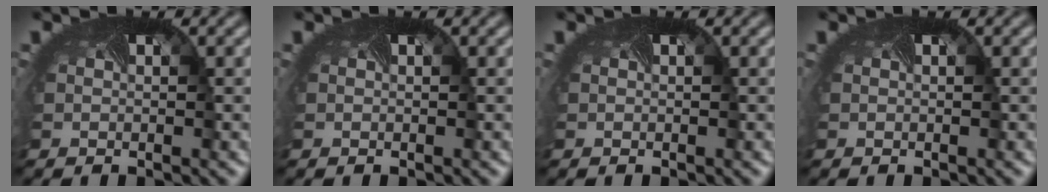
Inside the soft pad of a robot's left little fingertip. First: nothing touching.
{"total": 0.0}
{"total": 0.0}
{"total": 0.0}